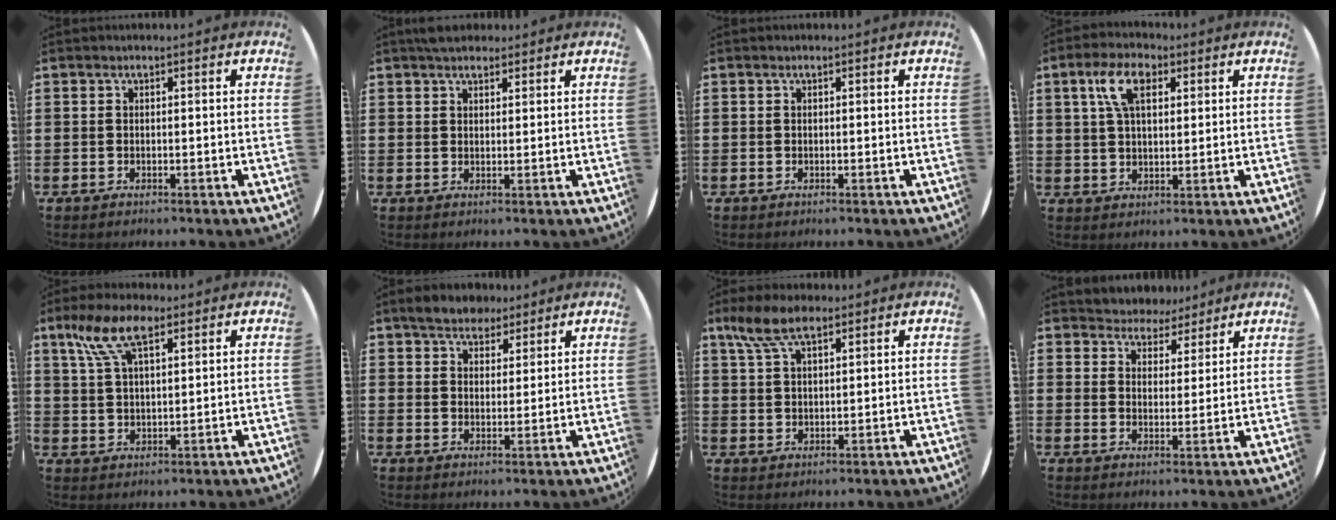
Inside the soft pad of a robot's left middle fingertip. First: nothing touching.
{"total": 2.5, "force": [2.3, 0.9, 0.4], "torque": [-0.004, 0.000, 0.043]}
{"total": 0.0}
{"total": 6.3, "force": [3.0, 3.2, 4.5], "torque": [-0.102, 0.016, 0.053]}
{"total": 7.8, "force": [4.8, 3.1, 5.4], "torque": [-0.119, 0.006, 0.086]}
{"total": 4.1, "force": [3.7, 1.8, 0.4], "torque": [-0.013, -0.003, 0.067]}
{"total": 6.3, "force": [4.2, 2.5, 3.9], "torque": [-0.087, 0.001, 0.078]}
{"total": 4.6, "force": [4.2, 1.9, -0.2], "torque": [-0.019, -0.019, 0.074]}